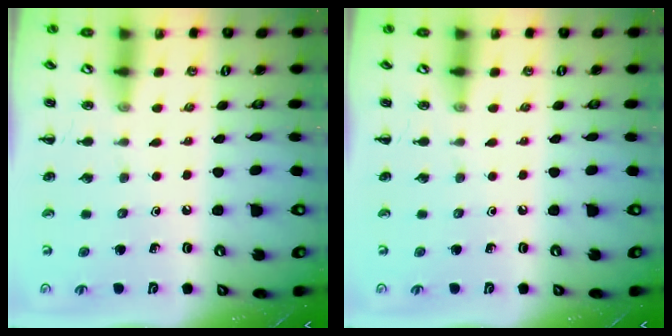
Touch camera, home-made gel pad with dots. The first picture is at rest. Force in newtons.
{"total": 0.0}